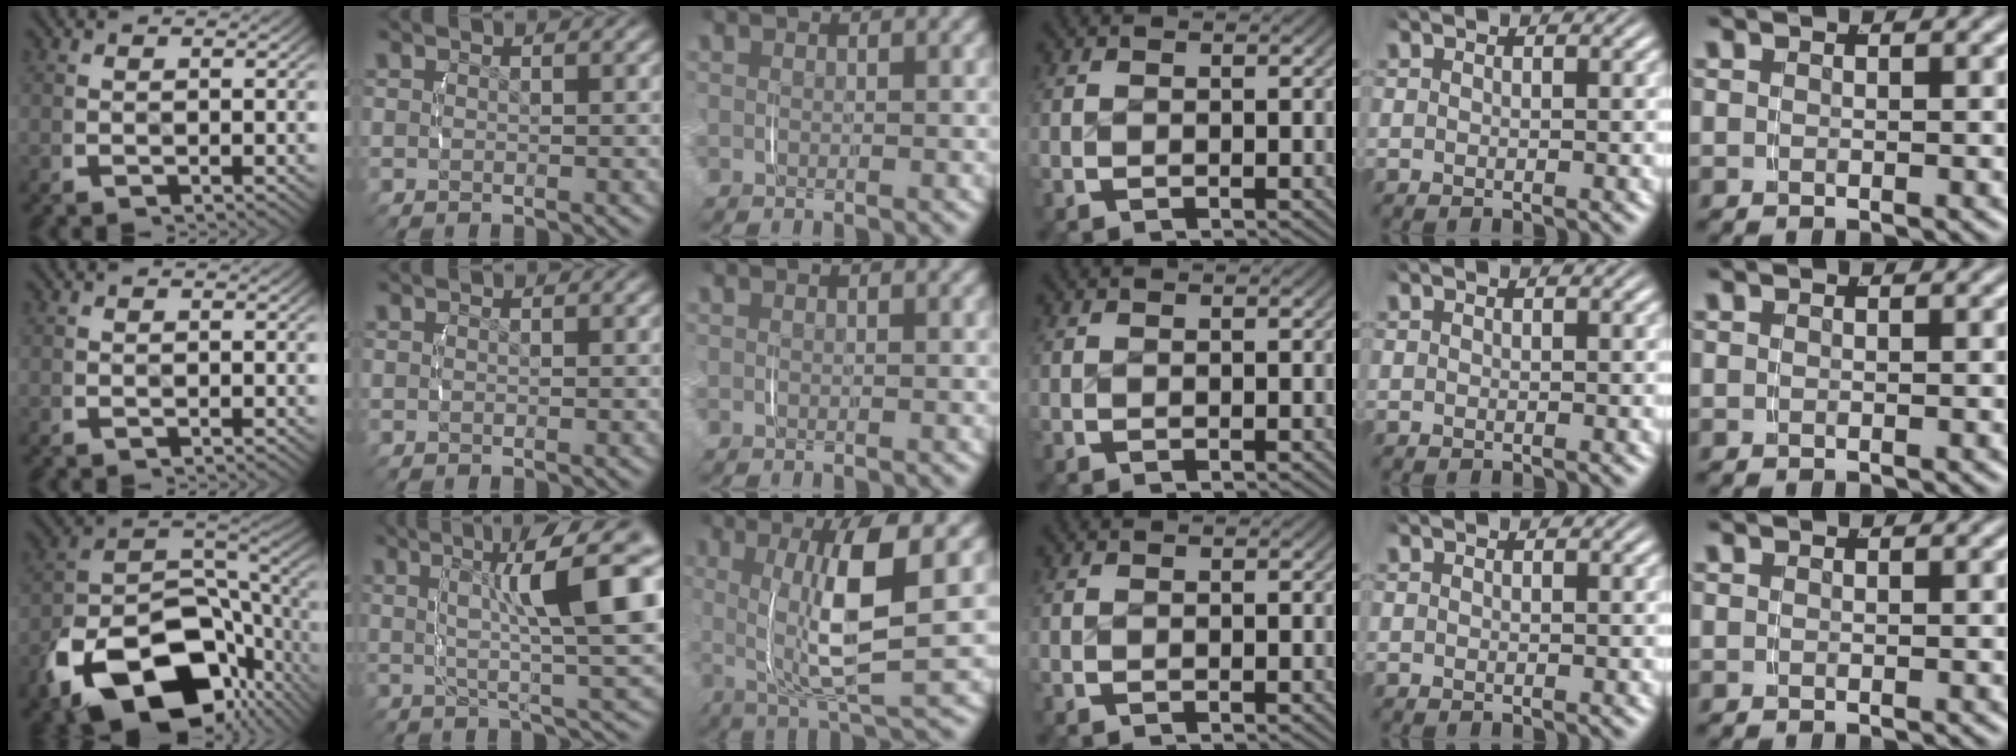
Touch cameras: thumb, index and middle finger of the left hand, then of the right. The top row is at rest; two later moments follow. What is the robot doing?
{"motion": "lift_and_place", "object": "ethernet cable"}